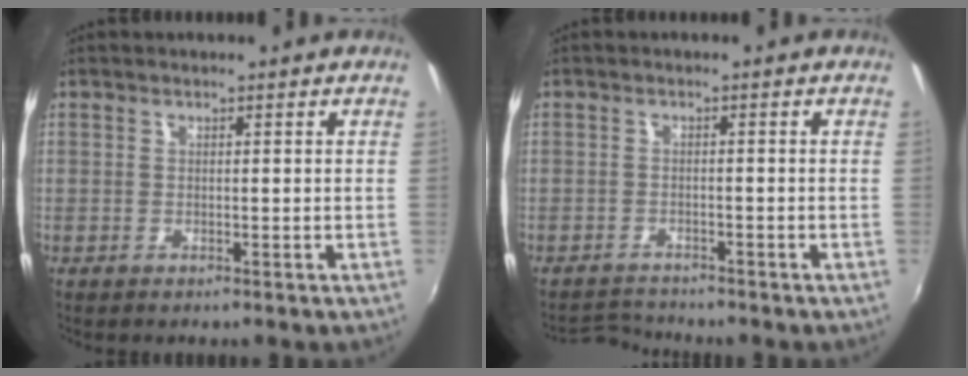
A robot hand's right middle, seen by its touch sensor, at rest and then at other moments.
{"total": 3.3, "force": [-3.3, 0.3, -0.1], "torque": [-0.011, 0.001, -0.062]}